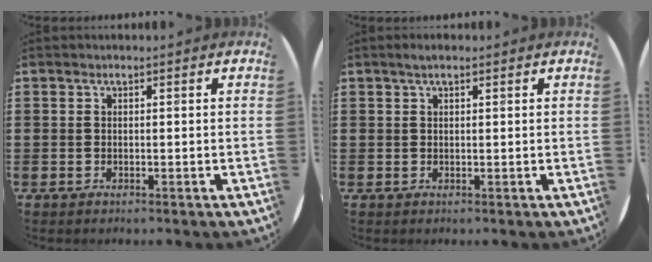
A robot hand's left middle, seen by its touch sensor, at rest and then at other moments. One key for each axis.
{"total": 1.1, "fx": 0.7, "fy": 0.4, "fz": 0.8, "tx": -0.015, "ty": 0.004, "tz": 0.012}